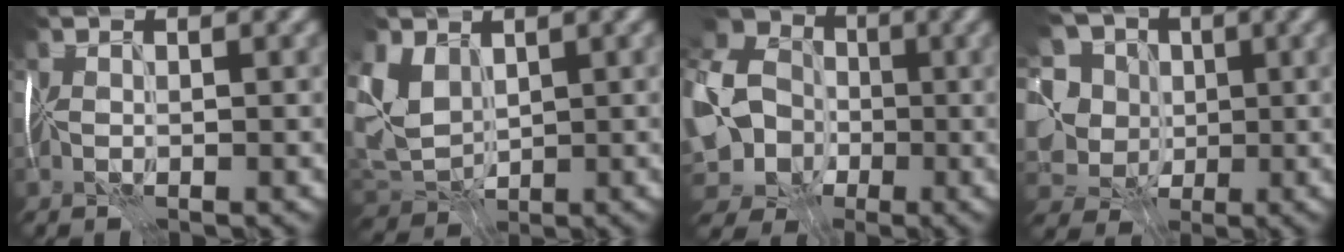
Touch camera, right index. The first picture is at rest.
{"total": 4.0, "force": [0.7, 3.2, 2.3], "torque": [-0.056, -0.003, 0.012]}
{"total": 14.2, "force": [-2.8, 12.0, 7.1], "torque": [-0.167, -0.004, -0.080]}
{"total": 10.2, "force": [1.0, 8.6, 5.4], "torque": [-0.107, 0.023, -0.011]}